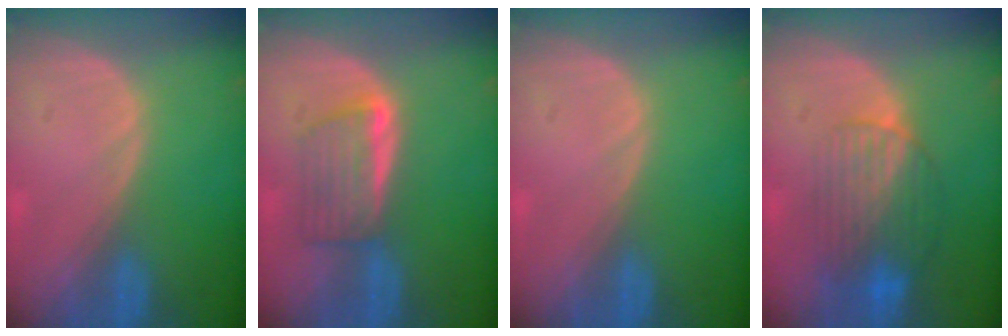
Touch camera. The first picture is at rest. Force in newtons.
{"total": 5.7, "press": 5.3, "slide": 2.2}
{"total": 0.0}
{"total": 8.2, "press": 7.3, "slide": 3.9}